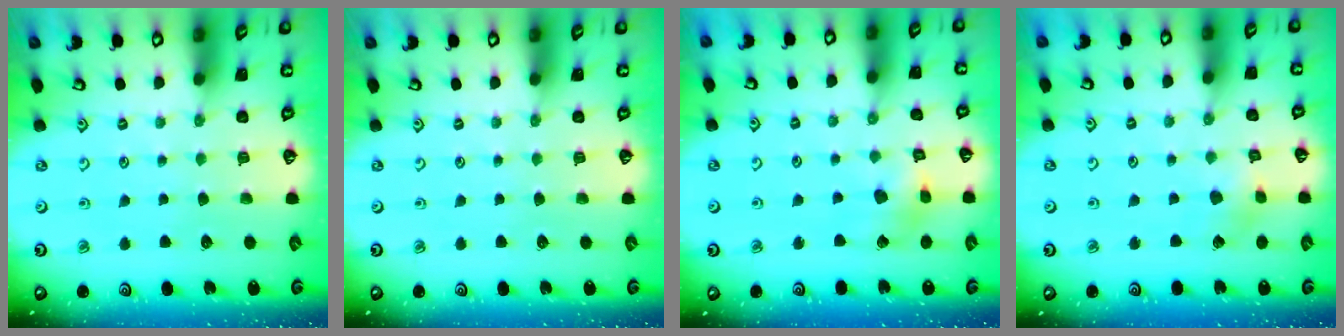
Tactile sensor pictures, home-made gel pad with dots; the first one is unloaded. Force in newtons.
{"total": 0.0}
{"total": 7.1, "press": 7.0, "slide": 0.9}
{"total": 5.1, "press": 5.0, "slide": 0.2}